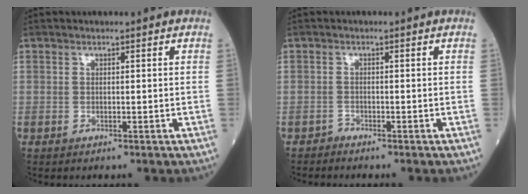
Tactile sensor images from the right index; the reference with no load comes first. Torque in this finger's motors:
{"motor_torque": [-0.05, 0.10, -0.09, -0.04]}